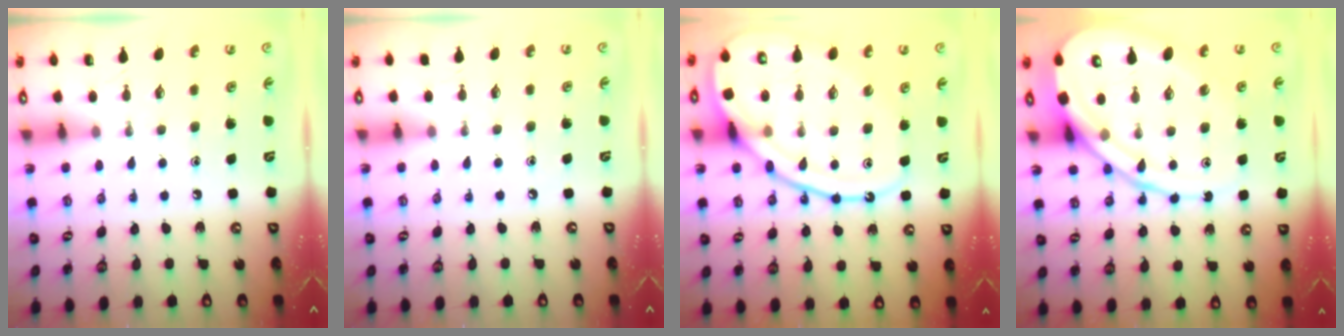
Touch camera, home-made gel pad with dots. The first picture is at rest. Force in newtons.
{"total": 0.0}
{"total": 16.6, "press": 16.6, "slide": 1.1}
{"total": 15.1, "press": 15.0, "slide": 1.1}